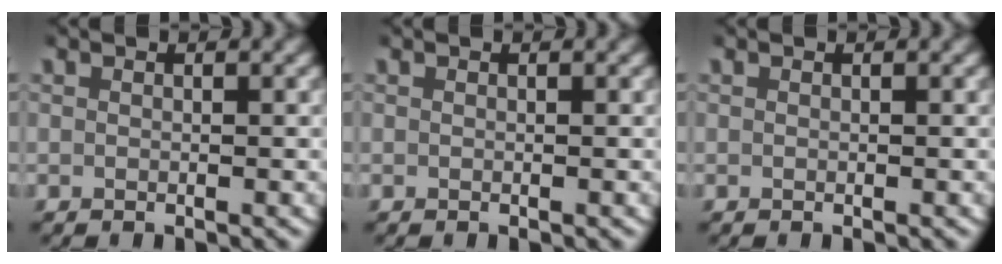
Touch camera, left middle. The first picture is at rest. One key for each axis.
{"total": 0.0}
{"total": 0.0}